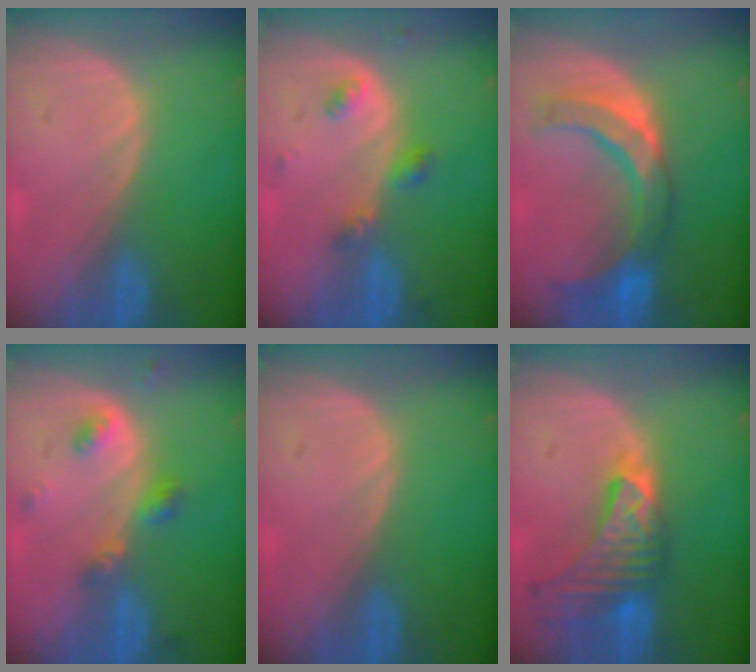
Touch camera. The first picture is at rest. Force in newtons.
{"total": 3.6, "press": 3.6, "slide": 0.5}
{"total": 8.4, "press": 8.3, "slide": 1.2}
{"total": 4.7, "press": 4.2, "slide": 2.1}
{"total": 0.0}
{"total": 9.2, "press": 8.2, "slide": 4.2}